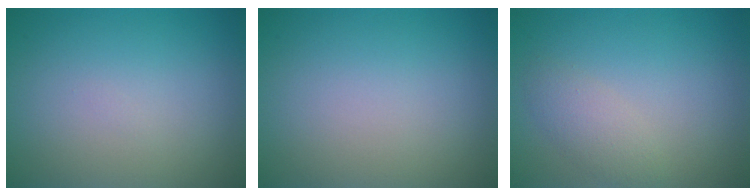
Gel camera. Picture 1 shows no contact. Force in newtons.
{"total": 0.0}
{"total": 2.0, "press": 2.0, "slide": 0.1}